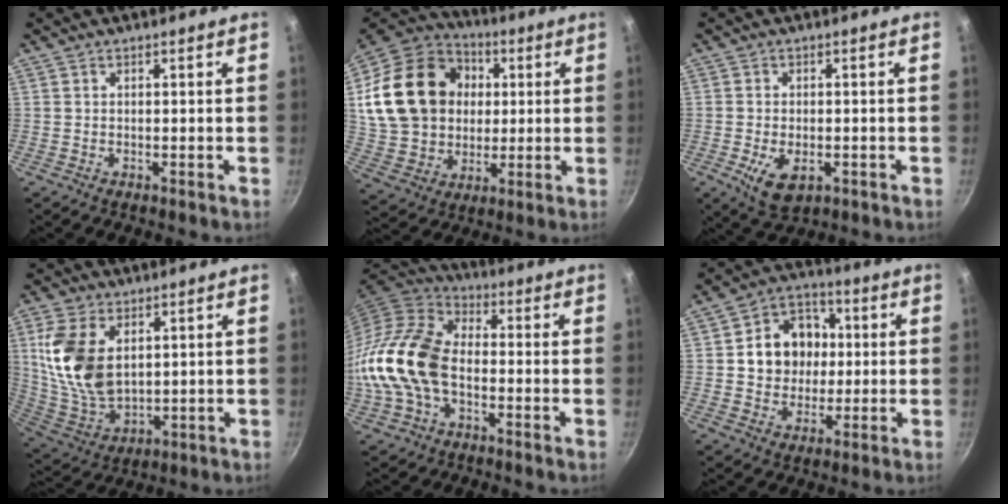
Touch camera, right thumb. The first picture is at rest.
{"total": 24.7, "force": [4.0, 19.5, 14.7], "torque": [-0.247, 0.019, 0.082]}
{"total": 6.6, "force": [-2.1, 3.8, 5.0], "torque": [-0.082, -0.006, -0.027]}
{"total": 15.2, "force": [4.2, 9.3, 11.3], "torque": [-0.212, -0.027, 0.096]}
{"total": 15.7, "force": [-2.6, 10.3, 11.6], "torque": [-0.210, 0.032, -0.066]}
{"total": 12.7, "force": [1.3, 10.9, 6.5], "torque": [-0.064, 0.015, 0.015]}